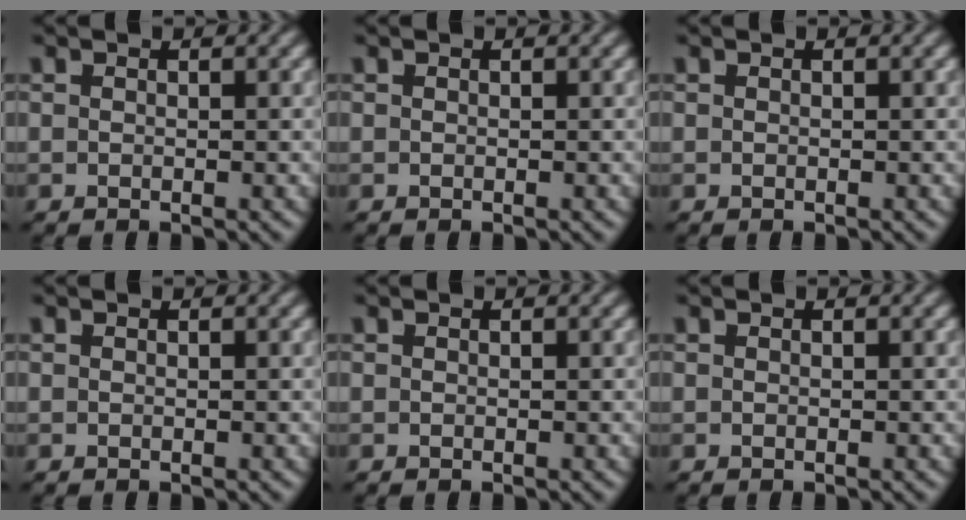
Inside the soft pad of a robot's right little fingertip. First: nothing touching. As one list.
[{"total": 0.0}, {"total": 0.0}, {"total": 0.0}, {"total": 0.0}, {"total": 0.0}]